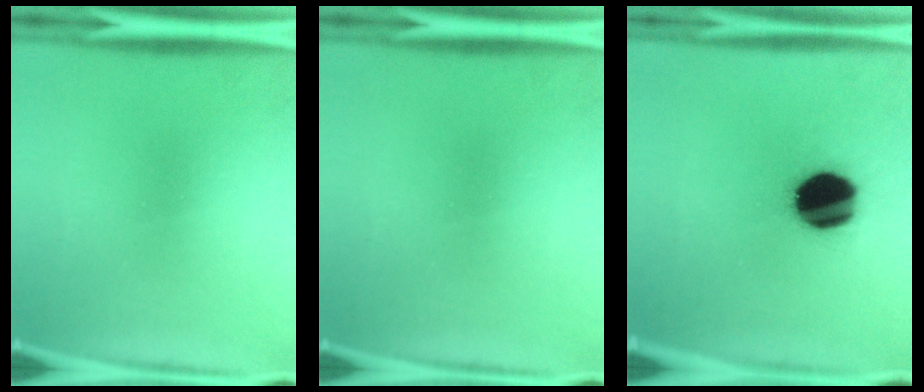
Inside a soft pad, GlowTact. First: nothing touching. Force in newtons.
{"total": 0.0}
{"total": 19.5}